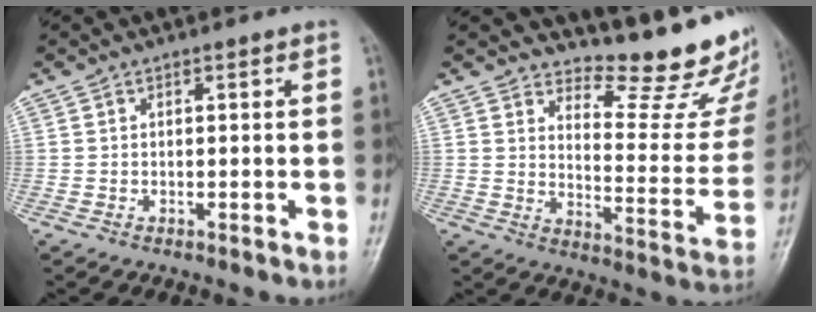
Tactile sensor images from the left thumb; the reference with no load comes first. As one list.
[{"total": 17.4, "force": [14.6, 5.2, 7.8], "torque": [-0.057, -0.141, 0.183]}]